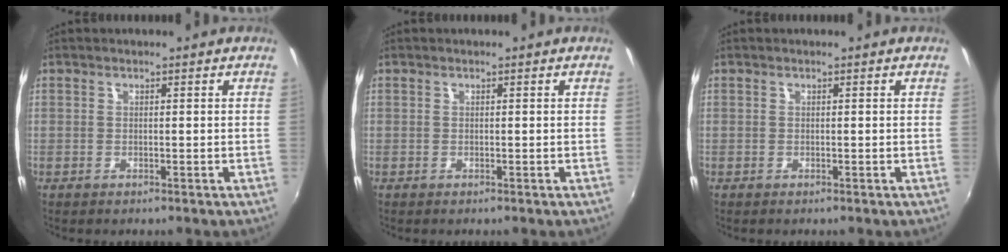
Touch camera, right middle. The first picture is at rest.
{"total": 0.0}
{"total": 0.0}